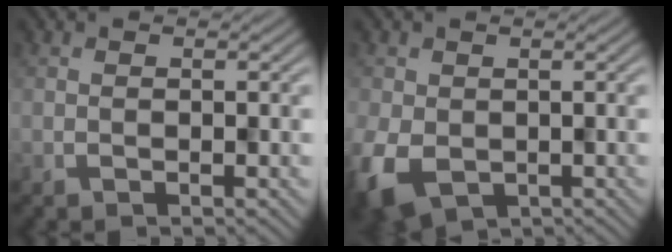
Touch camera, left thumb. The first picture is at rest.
{"total": 7.6, "force": [-2.7, 5.2, 4.7], "torque": [-0.120, -0.030, -0.035]}